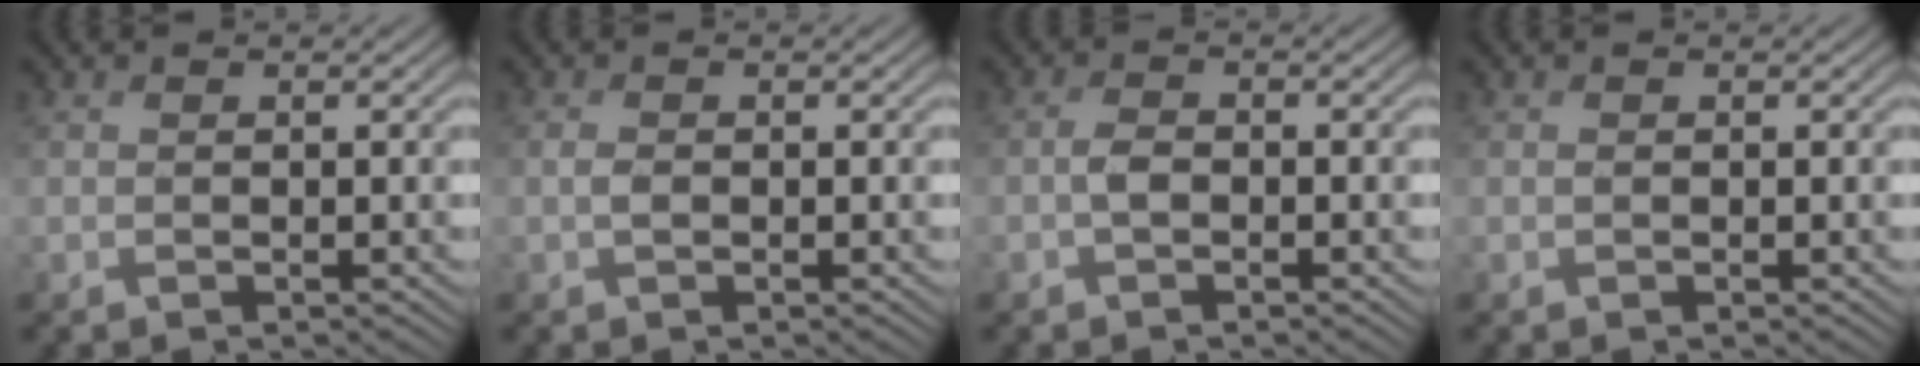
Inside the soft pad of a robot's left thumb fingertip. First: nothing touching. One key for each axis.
{"total": 0.9, "fx": -0.2, "fy": 0.5, "fz": 0.7, "tx": -0.018, "ty": 0.000, "tz": -0.005}
{"total": 1.8, "fx": -0.8, "fy": 0.9, "fz": 1.3, "tx": -0.028, "ty": 0.004, "tz": -0.019}
{"total": 0.0}